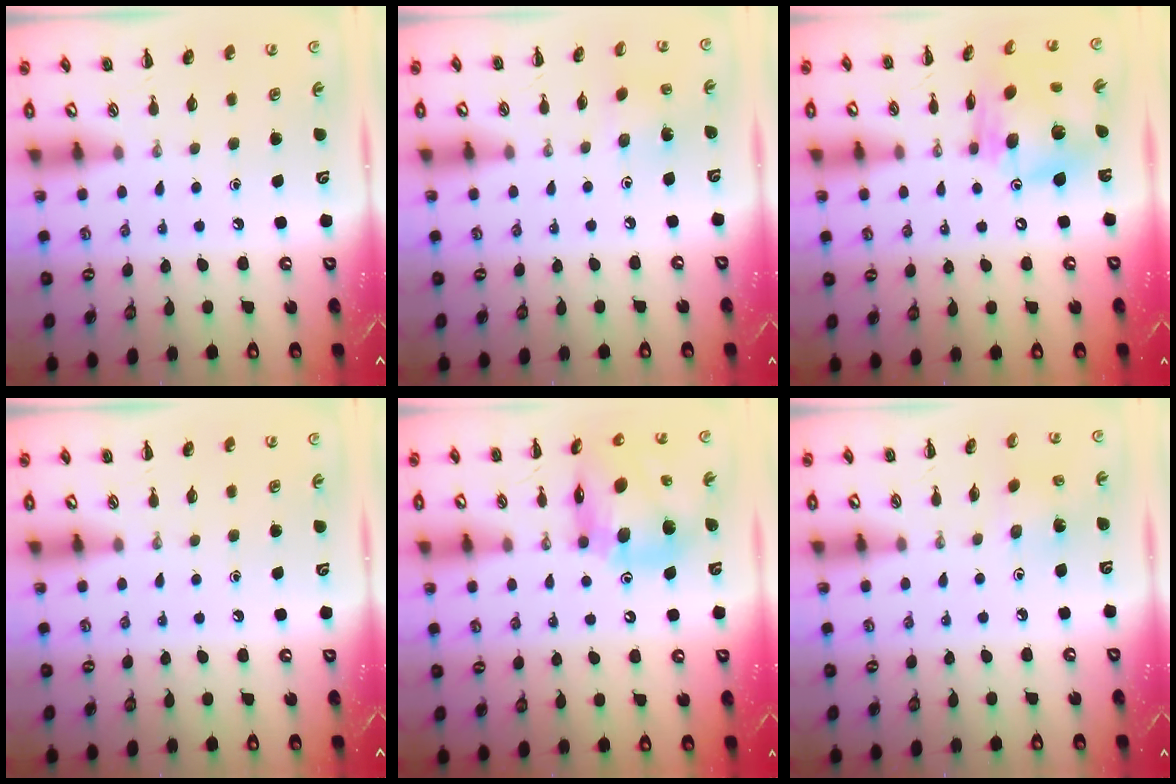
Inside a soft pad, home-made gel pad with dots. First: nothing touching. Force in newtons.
{"total": 1.6, "press": 1.5, "slide": 0.6}
{"total": 14.0, "press": 13.3, "slide": 4.3}
{"total": 0.0}
{"total": 14.2, "press": 13.8, "slide": 3.4}
{"total": 1.8, "press": 1.7, "slide": 0.8}